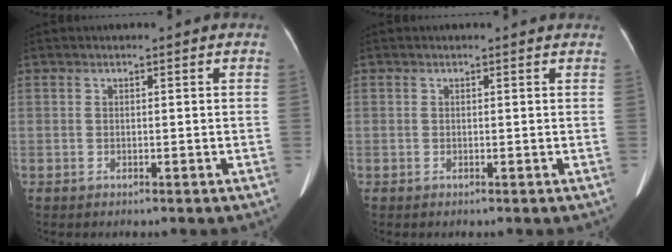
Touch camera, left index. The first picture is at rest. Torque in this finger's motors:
{"motor_torque": [-0.03, -0.24, -0.15, -0.07]}